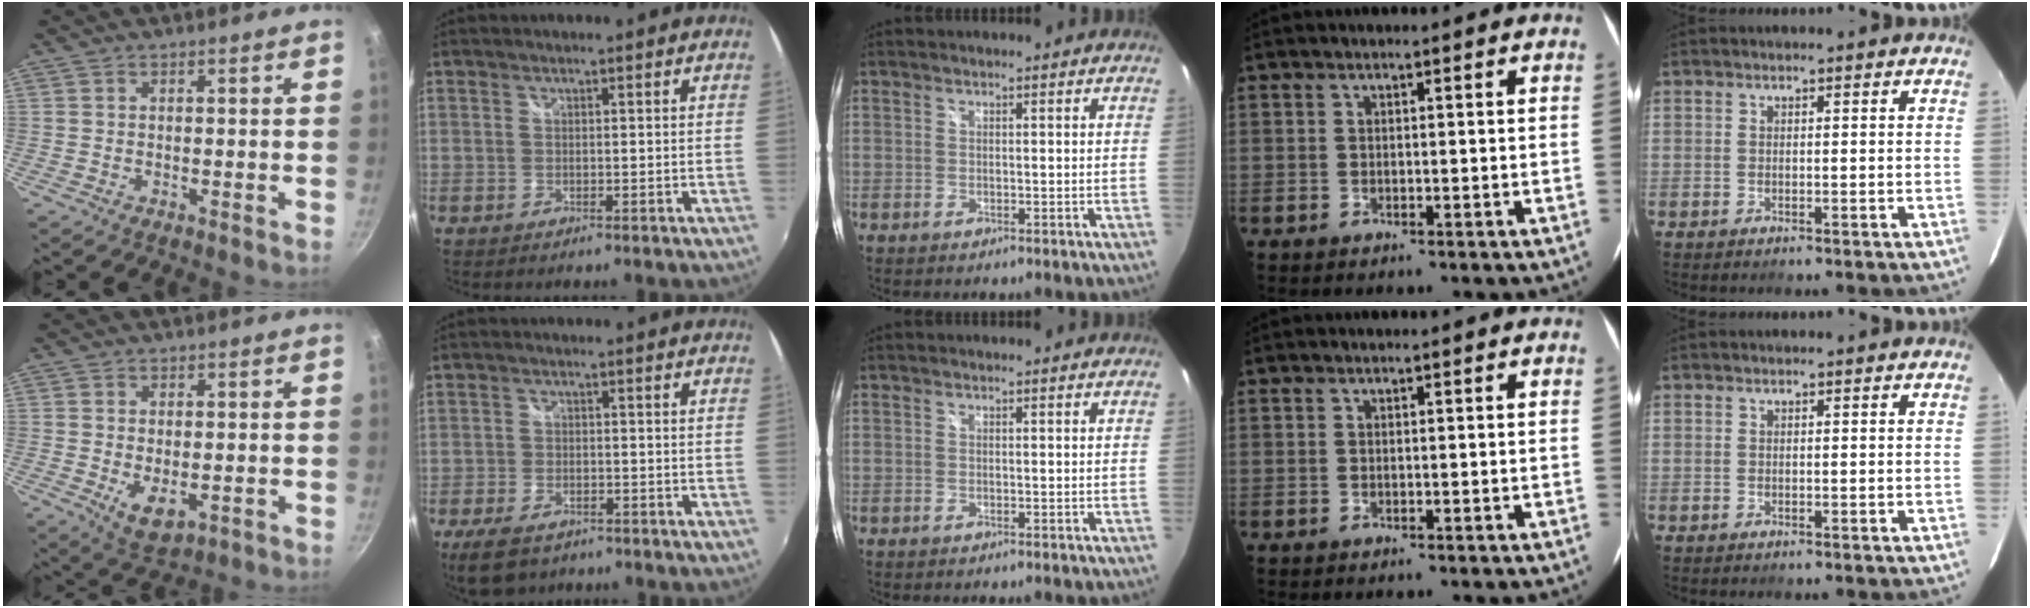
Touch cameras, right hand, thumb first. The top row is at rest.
{"thumb": {"total": 6.0, "force": [-1.2, 3.4, 4.8], "torque": [-0.076, -0.015, -0.008]}, "index": {"total": 7.7, "force": [-5.5, 3.9, 3.8], "torque": [-0.101, -0.012, -0.096]}}